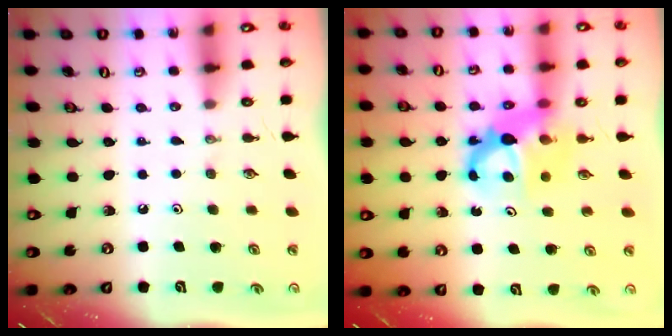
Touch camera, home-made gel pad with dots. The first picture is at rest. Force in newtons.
{"total": 8.1, "press": 8.1, "slide": 0.6}